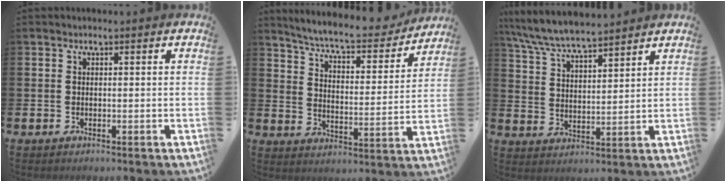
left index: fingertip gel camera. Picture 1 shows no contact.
{"total": 7.1, "force": [6.7, 0.7, 2.3], "torque": [-0.072, -0.052, 0.111]}
{"total": 6.6, "force": [6.4, 0.4, 1.6], "torque": [-0.061, -0.034, 0.115]}